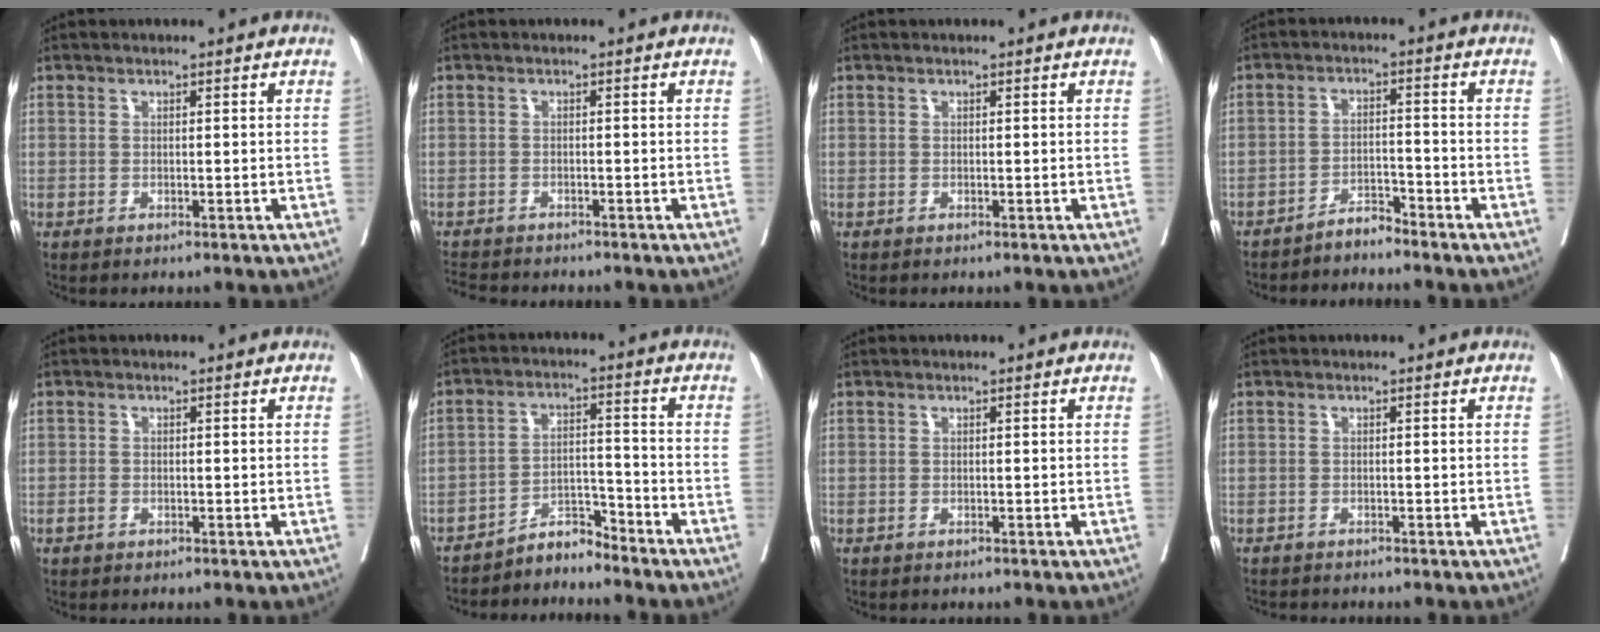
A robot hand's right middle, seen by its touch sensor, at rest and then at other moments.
{"total": 5.5, "force": [-5.1, 1.1, 1.6], "torque": [-0.022, -0.010, -0.081]}
{"total": 0.0}
{"total": 2.9, "force": [-2.9, 0.1, 0.4], "torque": [-0.002, -0.009, -0.053]}
{"total": 0.8, "force": [-0.4, 0.6, 0.4], "torque": [-0.009, 0.001, -0.006]}
{"total": 4.4, "force": [-4.4, 0.1, 0.0], "torque": [0.008, 0.003, -0.076]}
{"total": 0.0}
{"total": 2.3, "force": [-2.2, 0.4, 0.5], "torque": [-0.006, -0.006, -0.034]}